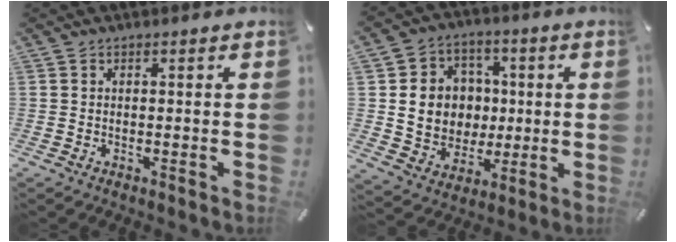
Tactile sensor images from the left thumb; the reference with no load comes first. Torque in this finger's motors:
{"motor_torque": [2.44, 2.55, 0.31, -0.16, 0.11]}